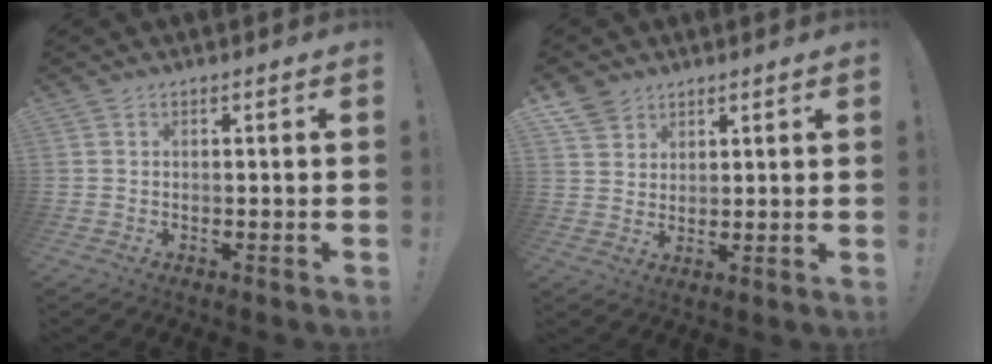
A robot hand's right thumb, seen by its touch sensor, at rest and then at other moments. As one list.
[{"total": 5.8, "force": [4.3, 3.8, 1.0], "torque": [-0.016, -0.027, 0.083]}]